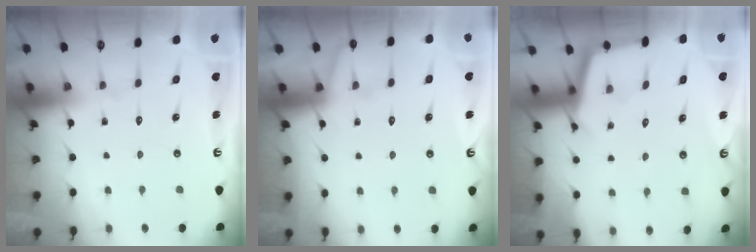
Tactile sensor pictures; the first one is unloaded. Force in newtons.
{"total": 2.0, "press": 2.0, "slide": 0.4}
{"total": 2.3, "press": 2.3, "slide": 0.2}